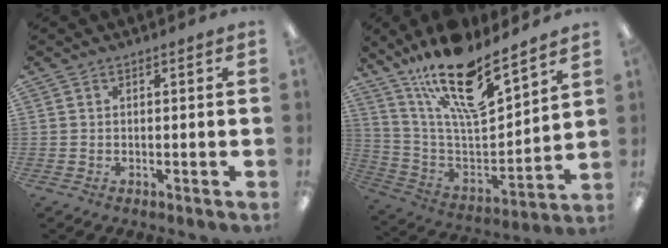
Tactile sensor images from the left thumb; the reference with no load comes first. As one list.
[{"total": 19.7, "force": [14.4, 6.0, 12.0], "torque": [-0.216, -0.098, 0.249]}]